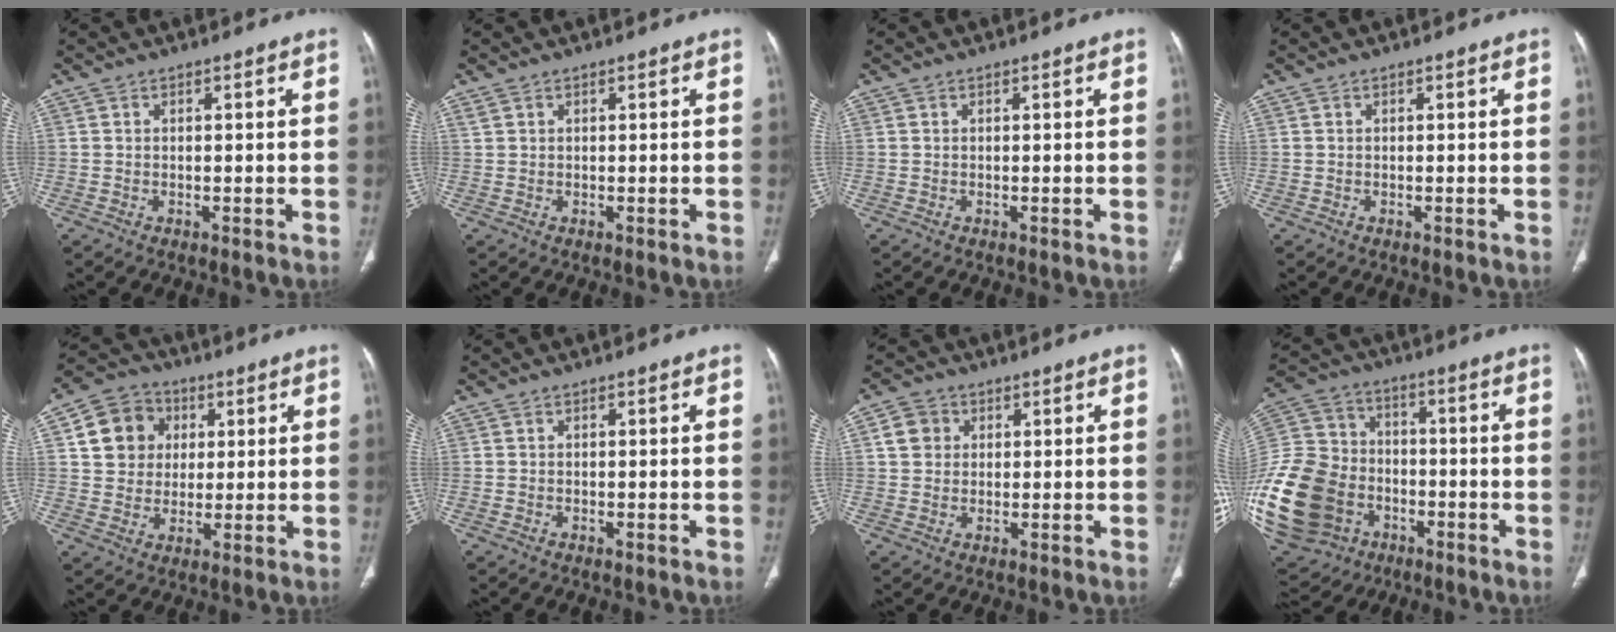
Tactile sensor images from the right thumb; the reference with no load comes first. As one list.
[{"total": 0.6, "force": [0.5, 0.4, 0.2], "torque": [-0.004, 0.005, 0.012]}, {"total": 0.0}, {"total": 0.0}, {"total": 10.7, "force": [2.9, 9.5, 4.1], "torque": [-0.042, 0.002, 0.045]}, {"total": 0.0}, {"total": 4.5, "force": [1.2, 4.0, 1.7], "torque": [-0.013, 0.006, 0.018]}, {"total": 28.9, "force": [-8.7, 22.6, 15.7], "torque": [-0.392, 0.052, -0.142]}]